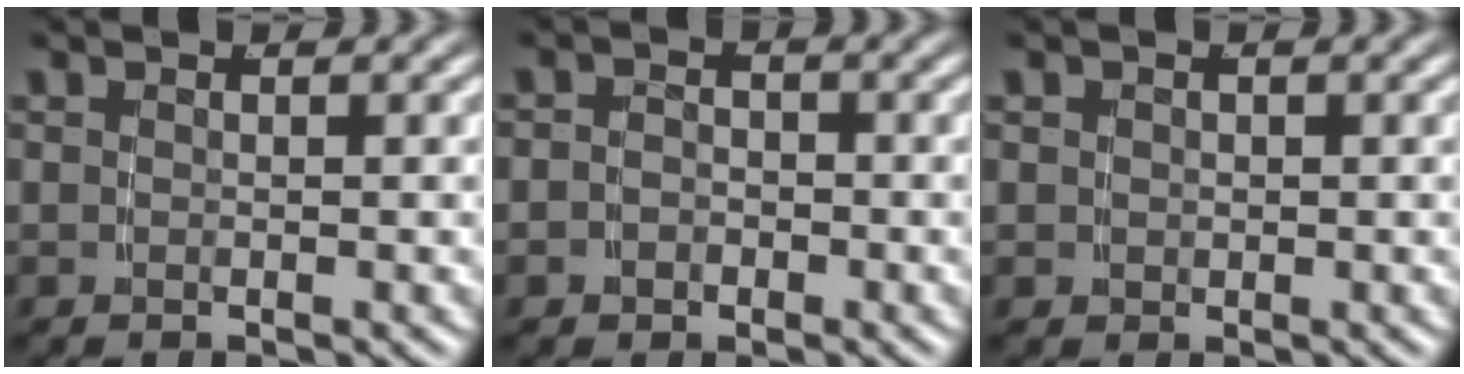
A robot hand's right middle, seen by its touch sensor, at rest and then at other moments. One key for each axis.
{"total": 2.0, "fx": -1.0, "fy": 1.6, "fz": 0.4, "tx": -0.008, "ty": -0.011, "tz": -0.018}
{"total": 1.2, "fx": 0.2, "fy": 1.1, "fz": 0.3, "tx": -0.012, "ty": -0.010, "tz": 0.010}